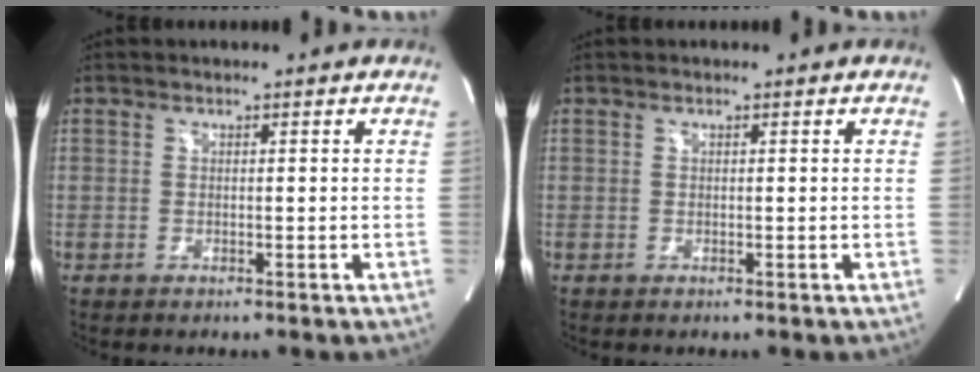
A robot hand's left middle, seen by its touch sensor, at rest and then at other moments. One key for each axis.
{"total": 0.0}